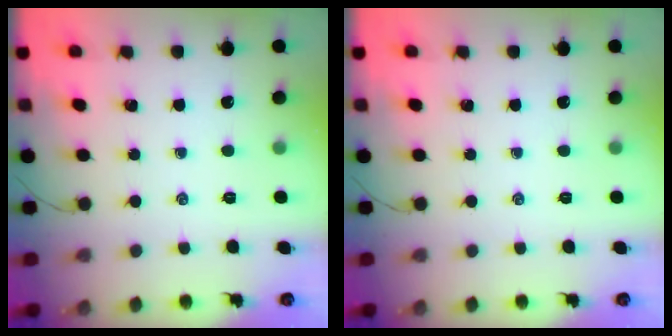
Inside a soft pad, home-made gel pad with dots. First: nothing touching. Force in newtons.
{"total": 0.0}